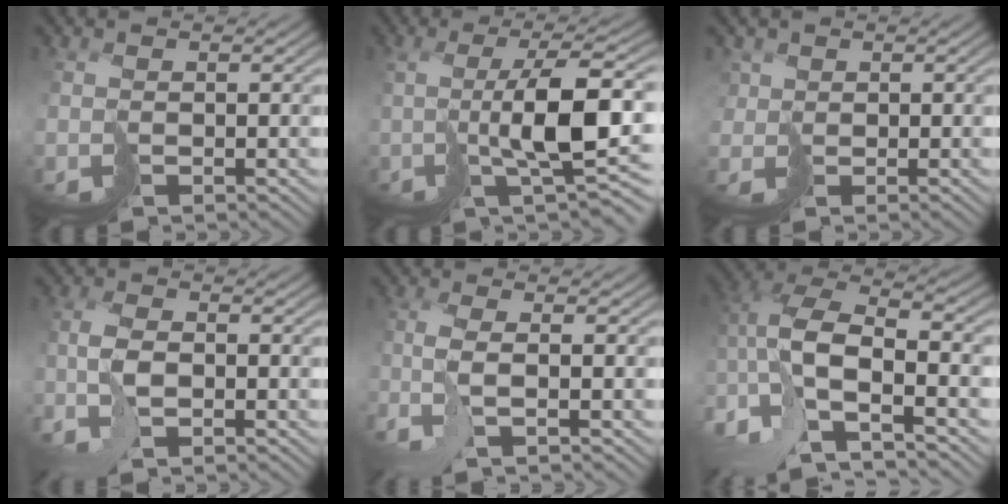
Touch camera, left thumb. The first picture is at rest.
{"total": 8.8, "force": [0.2, 1.5, 8.7], "torque": [-0.134, 0.000, 0.011]}
{"total": 2.2, "force": [0.6, 2.1, 0.2], "torque": [-0.015, 0.002, 0.001]}
{"total": 3.6, "force": [-1.6, 1.3, 3.0], "torque": [-0.064, 0.006, -0.043]}
{"total": 3.9, "force": [-1.6, 0.0, 3.6], "torque": [-0.068, 0.004, -0.045]}
{"total": 12.5, "force": [-5.6, 5.0, 10.0], "torque": [-0.238, -0.004, -0.095]}